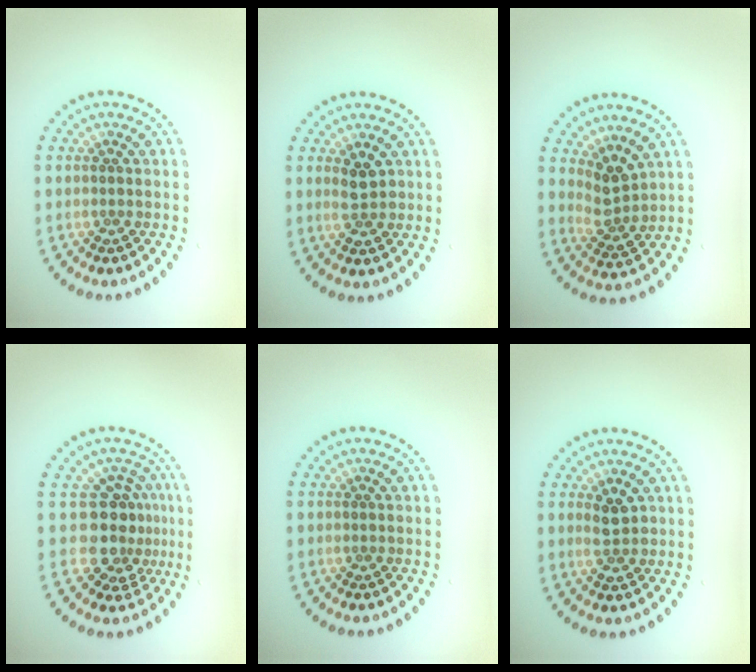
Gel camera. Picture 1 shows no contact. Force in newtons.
{"total": 2.0, "press": 2.0, "slide": 0.2}
{"total": 2.6, "press": 2.0, "slide": 1.7}
{"total": 3.9, "press": 2.9, "slide": 2.5}
{"total": 0.0}
{"total": 2.0, "press": 2.0, "slide": 0.2}